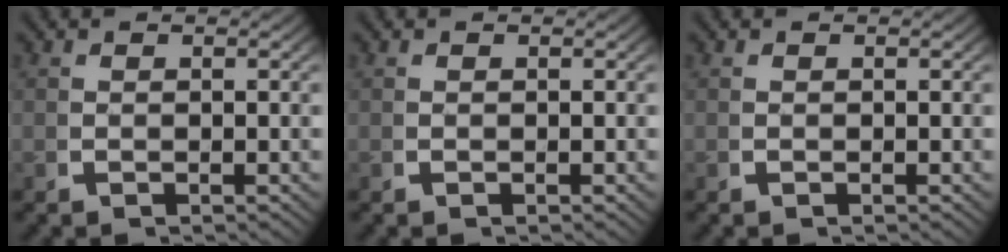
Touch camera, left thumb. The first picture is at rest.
{"total": 0.0}
{"total": 0.0}